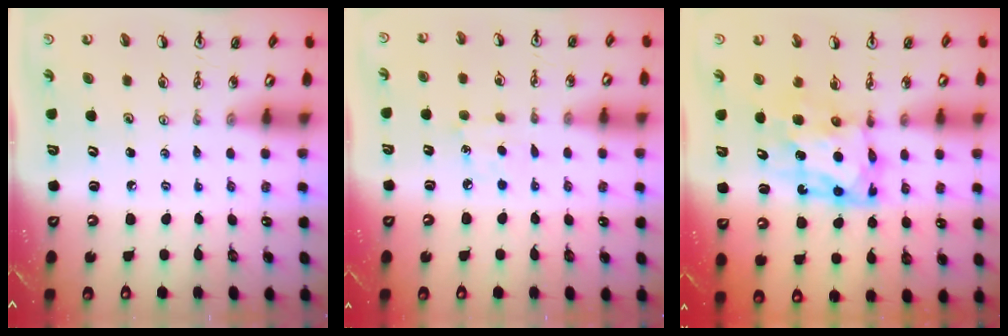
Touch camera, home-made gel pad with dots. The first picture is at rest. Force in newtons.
{"total": 6.5, "press": 6.5, "slide": 0.8}
{"total": 8.2, "press": 8.1, "slide": 0.8}